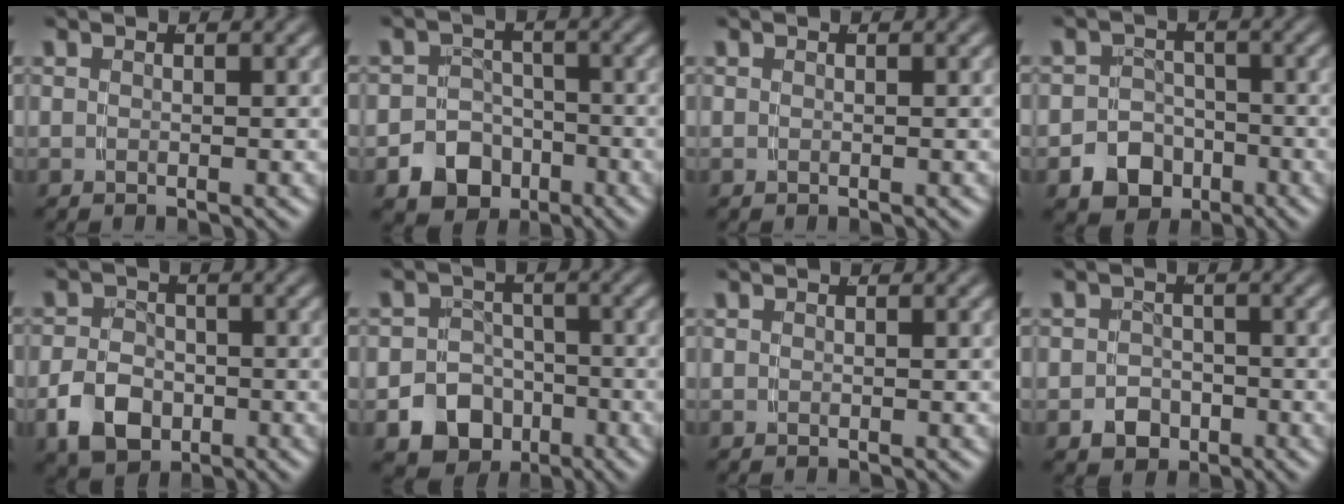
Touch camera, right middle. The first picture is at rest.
{"total": 10.9, "force": [-4.9, 9.4, 2.3], "torque": [-0.044, -0.028, -0.090]}
{"total": 0.0}
{"total": 9.1, "force": [-4.0, 8.0, 1.9], "torque": [-0.034, -0.020, -0.075]}
{"total": 5.3, "force": [-1.8, 4.1, 2.8], "torque": [-0.051, -0.012, -0.028]}
{"total": 15.0, "force": [-6.4, 13.2, 3.1], "torque": [-0.075, -0.053, -0.114]}
{"total": 0.0}
{"total": 3.3, "force": [-1.5, 2.8, 0.9], "torque": [-0.007, -0.007, -0.024]}